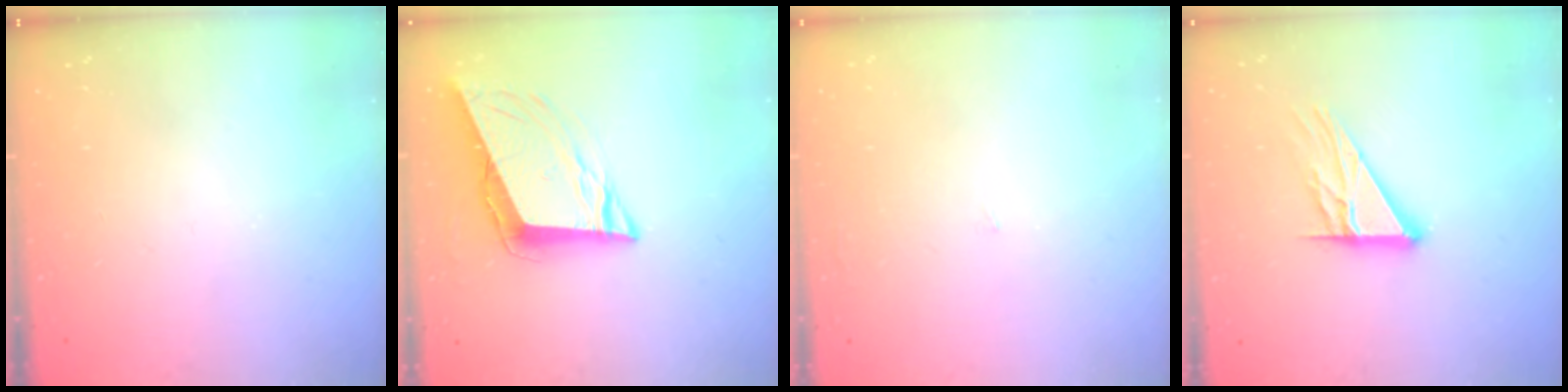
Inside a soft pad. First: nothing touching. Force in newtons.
{"total": 10.9, "press": 10.3, "slide": 3.4}
{"total": 0.9, "press": 0.9, "slide": 0.0}
{"total": 11.7, "press": 11.7, "slide": 0.9}